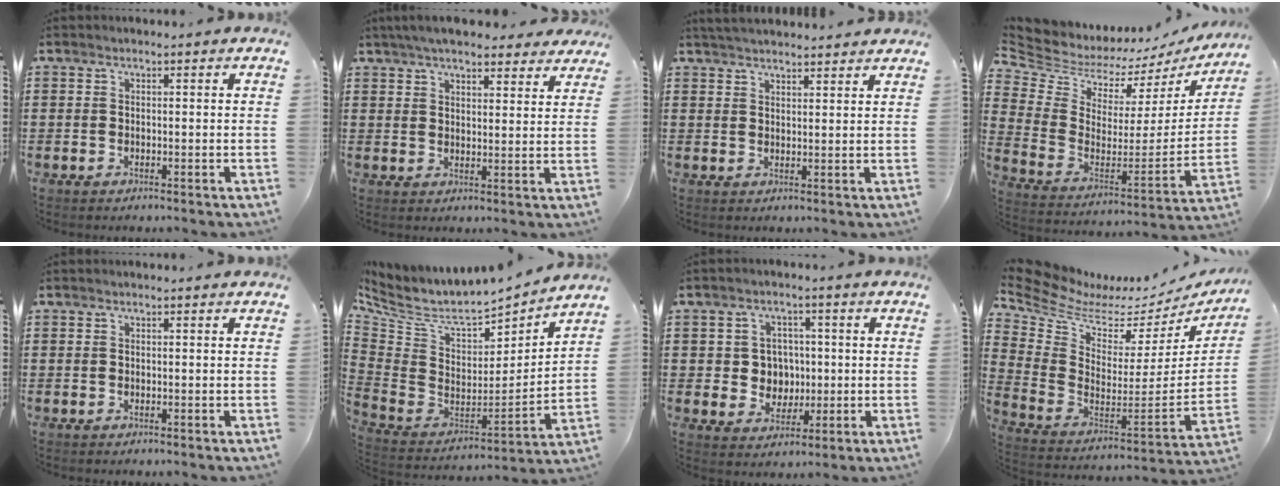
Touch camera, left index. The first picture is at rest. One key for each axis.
{"total": 5.6, "fx": 5.1, "fy": 1.1, "fz": 2.1, "tx": -0.056, "ty": -0.009, "tz": 0.095}
{"total": 3.0, "fx": 3.0, "fy": -0.1, "fz": 0.3, "tx": -0.013, "ty": -0.006, "tz": 0.058}
{"total": 5.3, "fx": 4.8, "fy": 2.1, "fz": 1.0, "tx": -0.055, "ty": -0.052, "tz": 0.080}
{"total": 0.0}
{"total": 6.8, "fx": 5.5, "fy": 2.2, "fz": 3.3, "tx": -0.096, "ty": -0.051, "tz": 0.092}
{"total": 5.1, "fx": 0.5, "fy": 4.7, "fz": 1.7, "tx": -0.047, "ty": 0.012, "tz": 0.006}
{"total": 5.7, "fx": 4.6, "fy": 2.5, "fz": 2.4, "tx": -0.087, "ty": -0.054, "tz": 0.076}